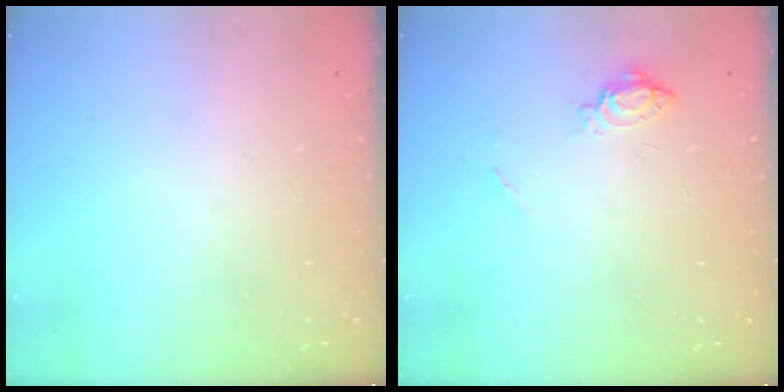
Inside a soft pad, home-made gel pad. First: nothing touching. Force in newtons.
{"total": 6.4, "press": 6.4, "slide": 0.7}